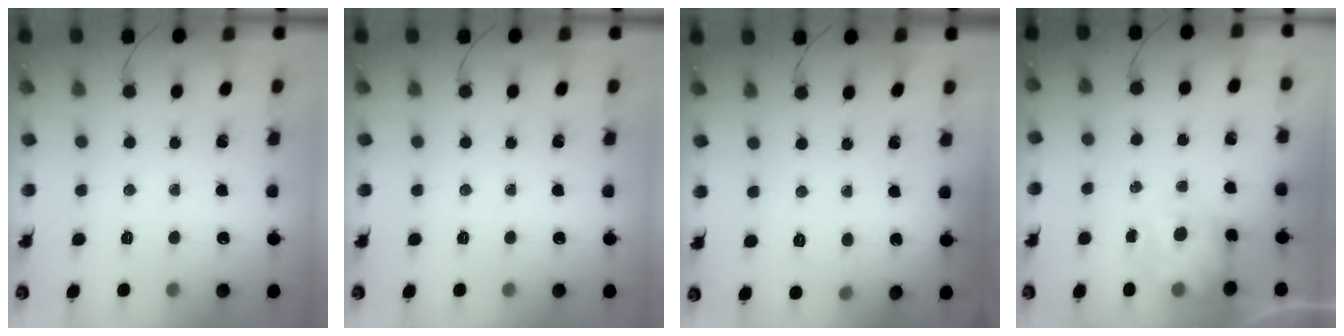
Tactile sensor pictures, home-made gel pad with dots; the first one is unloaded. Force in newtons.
{"total": 0.0}
{"total": 5.6, "press": 5.5, "slide": 1.4}
{"total": 5.2, "press": 5.0, "slide": 1.4}